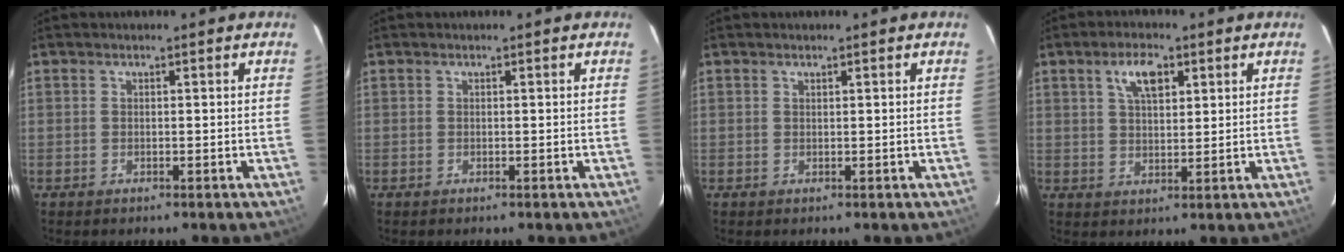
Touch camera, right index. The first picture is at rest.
{"total": 0.0}
{"total": 0.0}
{"total": 5.8, "force": [2.7, 2.6, 4.4], "torque": [-0.078, 0.011, 0.051]}